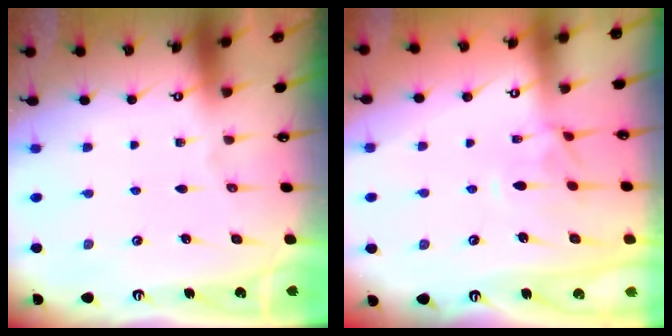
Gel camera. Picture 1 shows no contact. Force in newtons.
{"total": 0.9, "press": 0.3, "slide": 0.9}